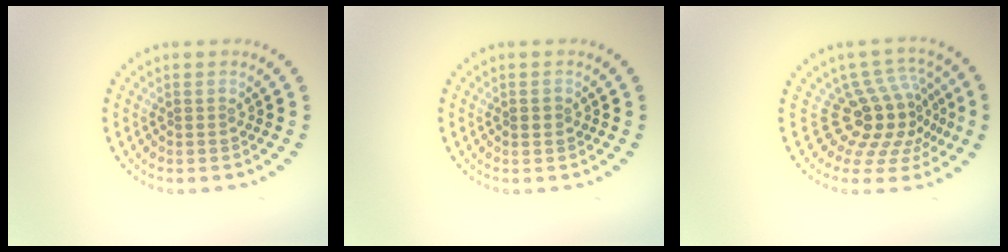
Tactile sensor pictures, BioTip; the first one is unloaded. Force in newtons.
{"total": 1.1, "press": 1.1, "slide": 0.1}
{"total": 5.2, "press": 3.7, "slide": 3.7}